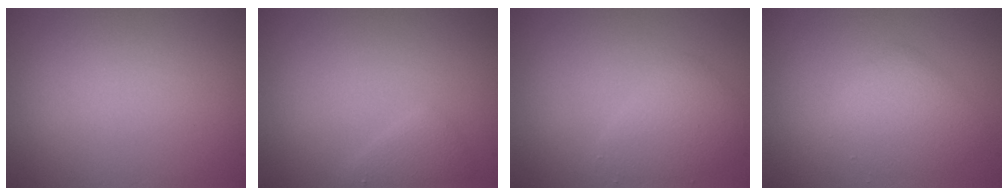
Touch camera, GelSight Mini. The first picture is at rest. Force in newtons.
{"total": 1.4, "press": 1.4, "slide": 0.0}
{"total": 2.6, "press": 2.6, "slide": 0.1}
{"total": 2.9, "press": 2.9, "slide": 0.0}